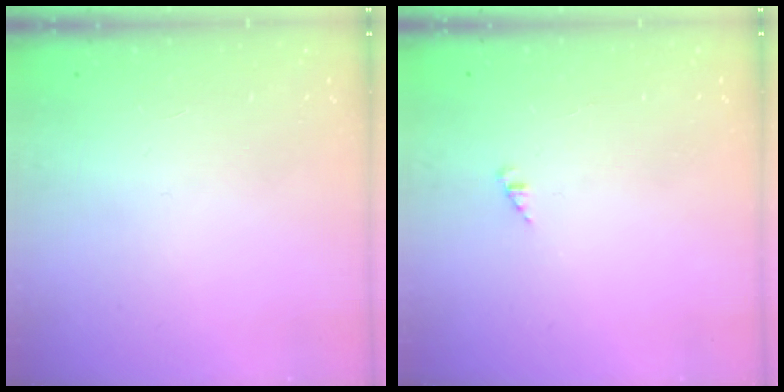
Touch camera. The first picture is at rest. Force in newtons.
{"total": 2.0, "press": 2.0, "slide": 0.4}